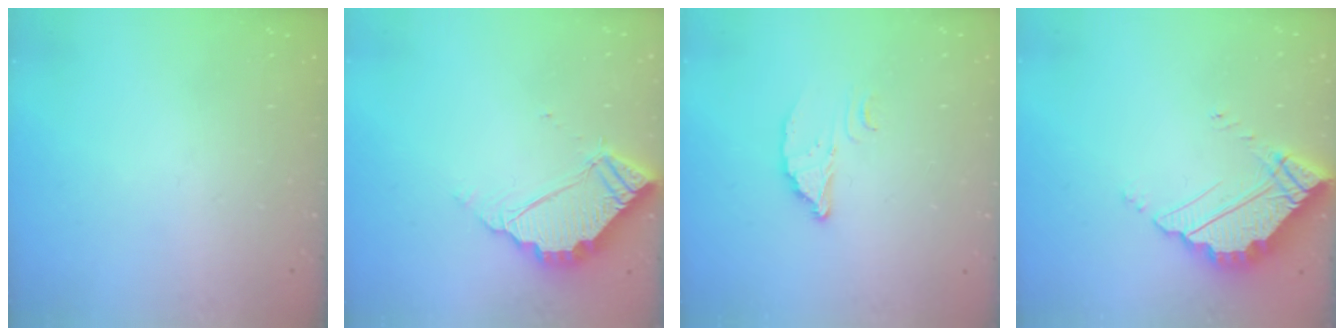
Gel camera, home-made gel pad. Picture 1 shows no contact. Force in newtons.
{"total": 5.8, "press": 5.8, "slide": 0.5}
{"total": 3.4, "press": 3.4, "slide": 0.1}
{"total": 7.0, "press": 7.0, "slide": 0.2}